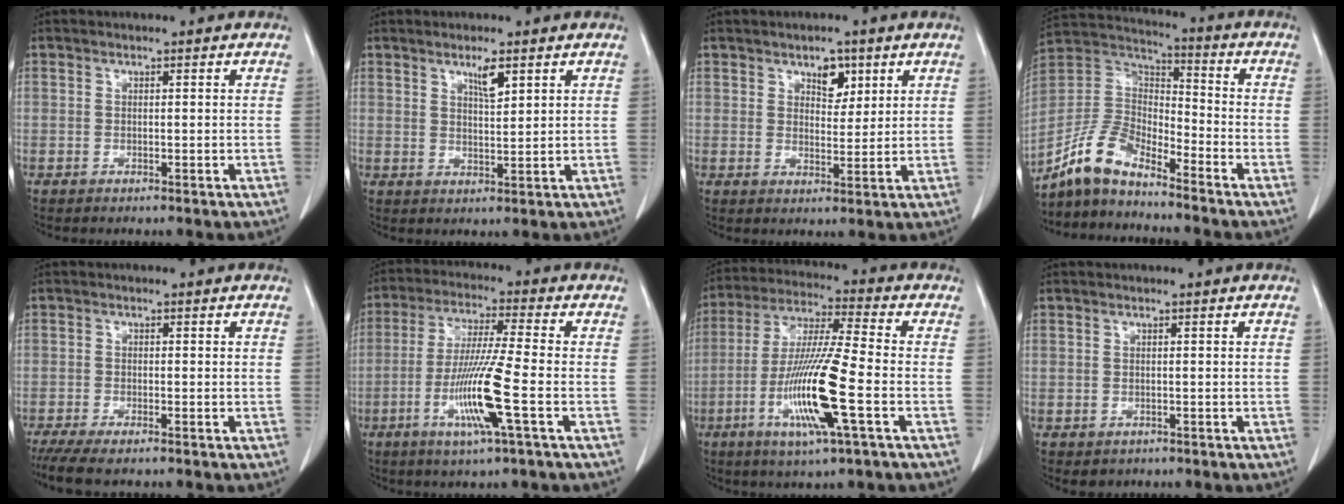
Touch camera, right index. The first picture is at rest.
{"total": 3.3, "force": [2.0, 0.5, 2.5], "torque": [-0.047, -0.004, 0.036]}
{"total": 4.0, "force": [2.2, 2.3, 2.4], "torque": [-0.033, -0.001, 0.036]}
{"total": 10.0, "force": [-8.4, 2.9, 4.6], "torque": [-0.113, 0.019, -0.168]}
{"total": 6.9, "force": [-5.6, 1.3, 3.8], "torque": [-0.062, -0.015, -0.089]}
{"total": 11.4, "force": [-3.7, -0.7, 10.8], "torque": [-0.214, -0.017, -0.074]}
{"total": 14.9, "force": [-4.6, 0.2, 14.1], "torque": [-0.285, -0.017, -0.090]}
{"total": 1.5, "force": [-0.6, 1.3, 0.2], "torque": [-0.007, 0.002, -0.002]}